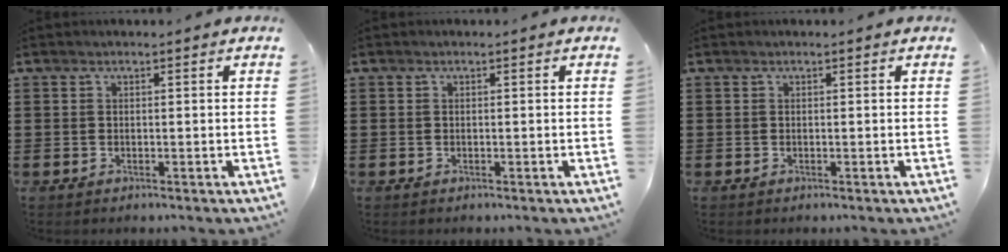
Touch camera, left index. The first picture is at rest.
{"total": 0.0}
{"total": 0.0}